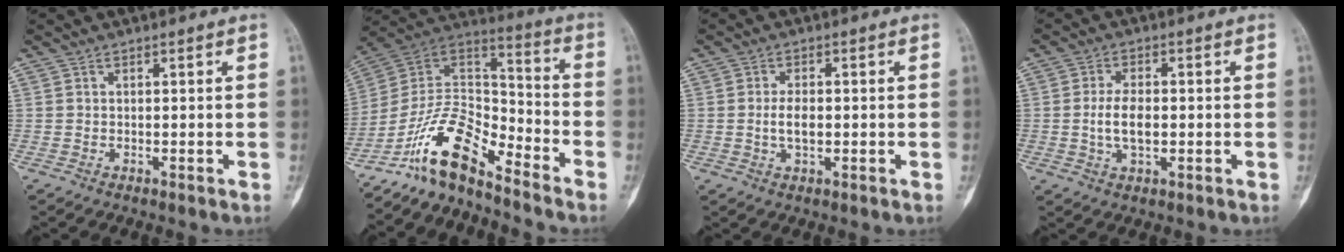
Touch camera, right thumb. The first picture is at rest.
{"total": 13.8, "force": [-10.7, 4.7, 7.3], "torque": [-0.123, 0.103, -0.207]}
{"total": 3.7, "force": [-0.4, 1.9, 3.2], "torque": [-0.052, 0.002, -0.008]}
{"total": 5.8, "force": [-0.5, 2.9, 4.9], "torque": [-0.088, 0.002, -0.013]}